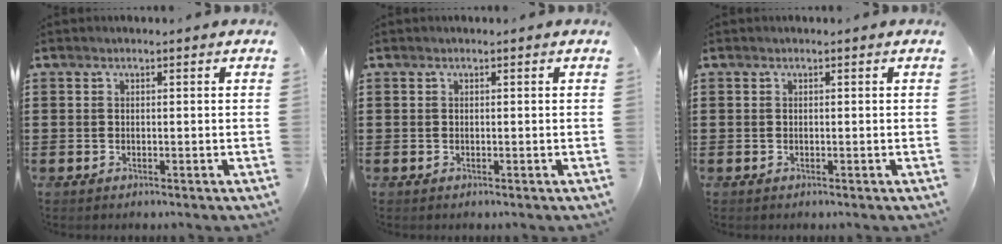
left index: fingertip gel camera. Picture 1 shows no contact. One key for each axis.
{"total": 0.0}
{"total": 0.0}